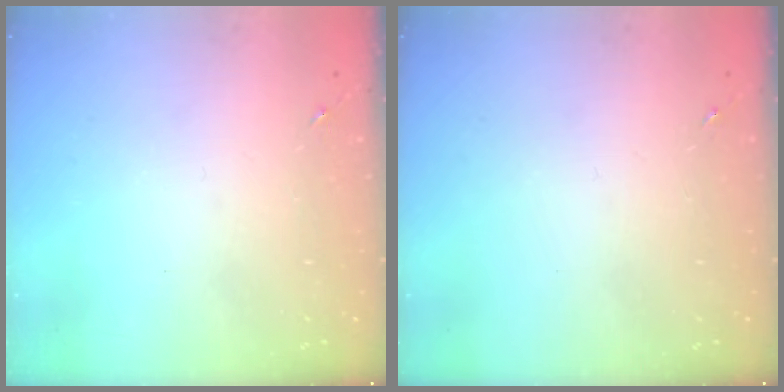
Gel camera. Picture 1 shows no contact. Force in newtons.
{"total": 0.0}